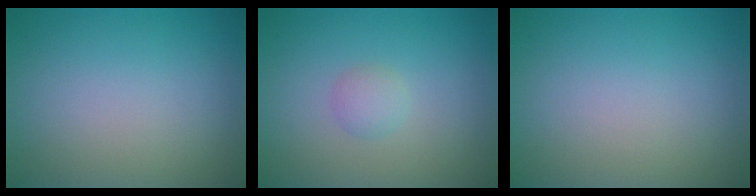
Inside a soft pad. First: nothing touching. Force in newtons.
{"total": 1.3, "press": 1.3, "slide": 0.1}
{"total": 0.0}